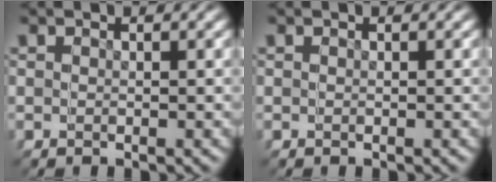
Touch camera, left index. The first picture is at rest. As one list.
[{"total": 0.0}]